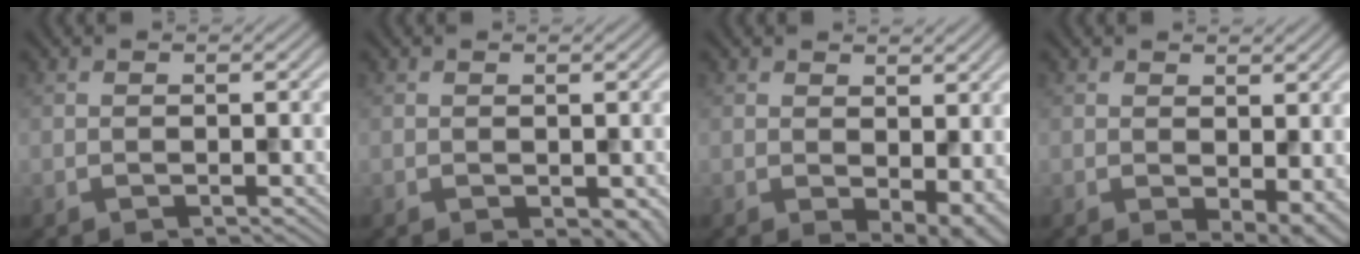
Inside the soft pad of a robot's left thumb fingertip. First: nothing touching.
{"total": 1.7, "force": [-0.4, 1.0, 1.3], "torque": [-0.020, -0.010, 0.000]}
{"total": 5.4, "force": [-0.2, 3.0, 4.4], "torque": [-0.067, -0.019, 0.010]}
{"total": 4.6, "force": [-0.2, 2.4, 3.9], "torque": [-0.058, -0.014, 0.006]}